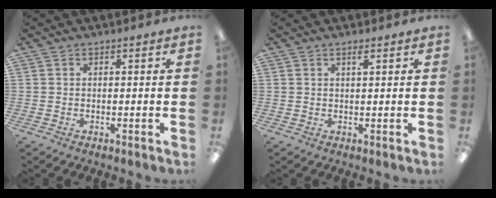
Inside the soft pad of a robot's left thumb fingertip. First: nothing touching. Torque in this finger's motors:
{"motor_torque": [-0.30, -0.18, -0.19, -0.19, 0.05]}